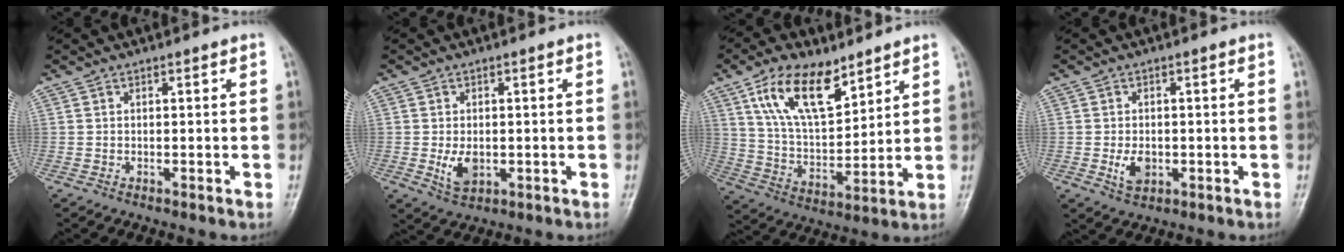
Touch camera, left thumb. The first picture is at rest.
{"total": 4.7, "force": [-0.9, 3.0, 3.4], "torque": [-0.051, -0.004, -0.008]}
{"total": 14.6, "force": [8.6, 6.9, 9.5], "torque": [-0.141, -0.039, 0.167]}
{"total": 4.1, "force": [-1.0, 2.8, 2.8], "torque": [-0.040, 0.000, -0.013]}